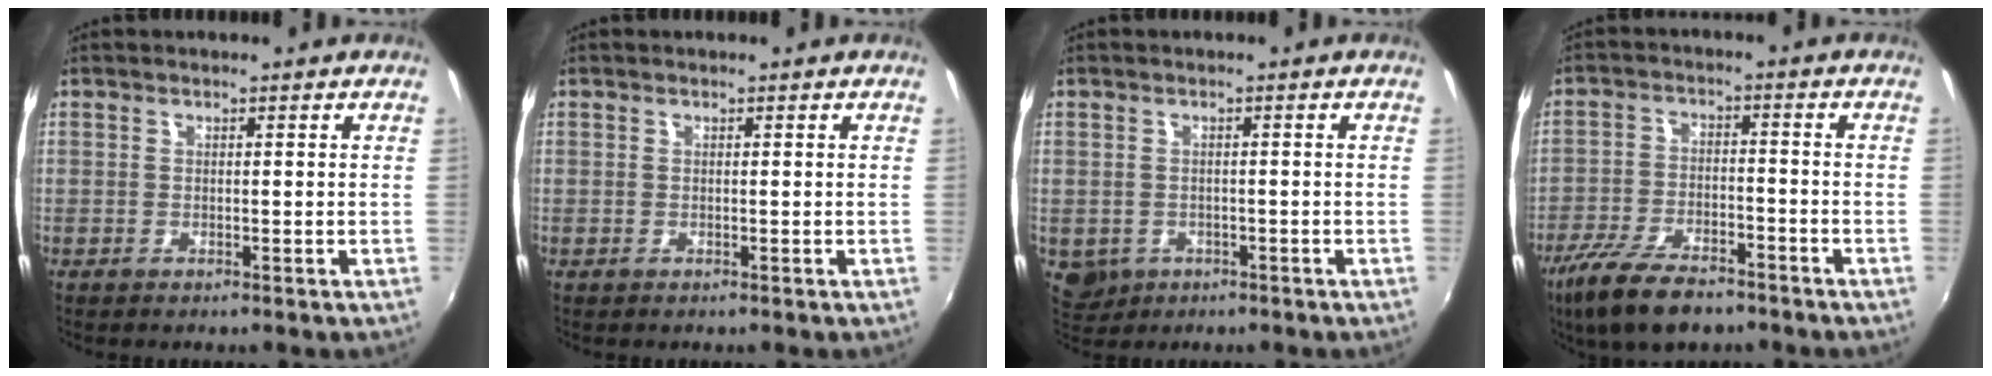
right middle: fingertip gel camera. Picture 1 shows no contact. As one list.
[{"total": 0.0}, {"total": 4.1, "force": [-1.5, 3.5, 1.6], "torque": [-0.036, -0.006, -0.014]}, {"total": 12.4, "force": [-9.2, 4.4, 7.1], "torque": [-0.165, -0.026, -0.166]}]